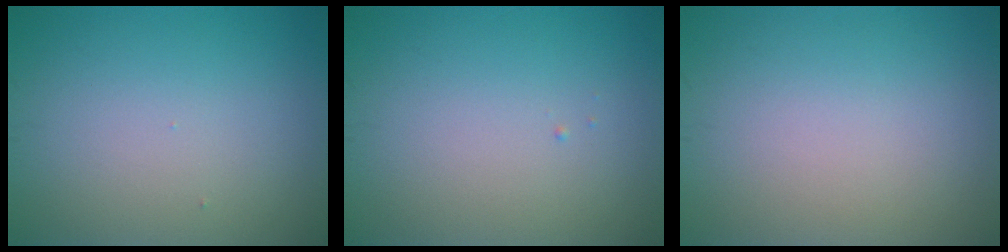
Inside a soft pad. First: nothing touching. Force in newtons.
{"total": 0.0}
{"total": 0.0}